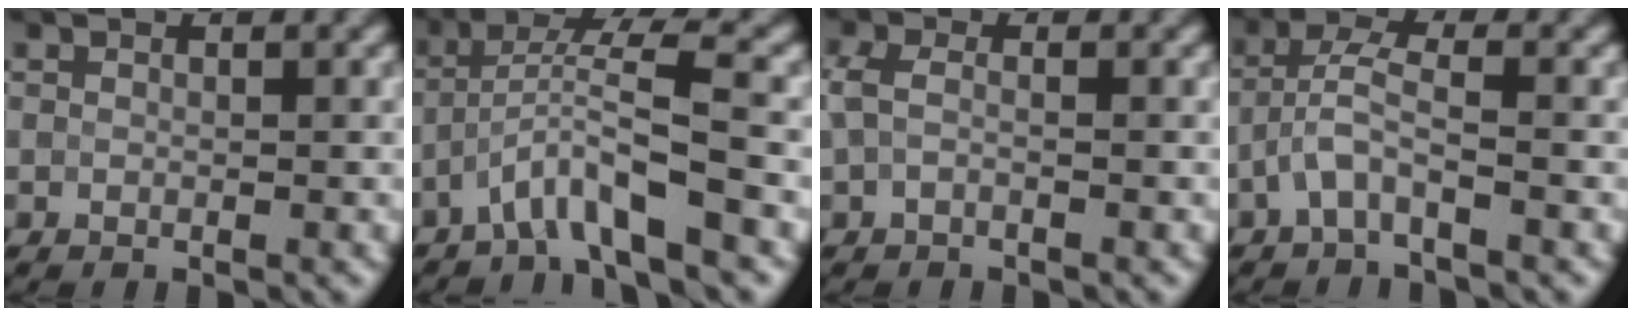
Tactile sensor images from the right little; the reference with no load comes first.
{"total": 5.0, "force": [-2.5, 0.5, 4.3], "torque": [-0.075, 0.018, -0.049]}
{"total": 1.6, "force": [-0.2, 0.8, 1.3], "torque": [-0.036, 0.004, -0.011]}
{"total": 3.2, "force": [-1.4, 0.8, 2.8], "torque": [-0.062, 0.012, -0.037]}